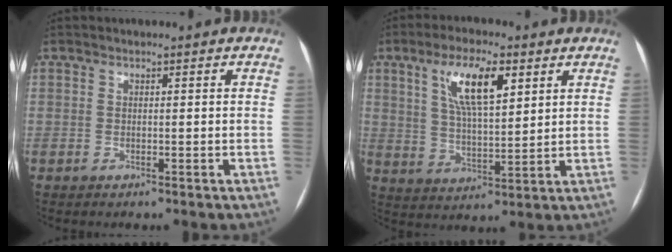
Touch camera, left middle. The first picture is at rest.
{"total": 10.2, "force": [4.6, 2.9, 8.6], "torque": [-0.160, 0.010, 0.087]}